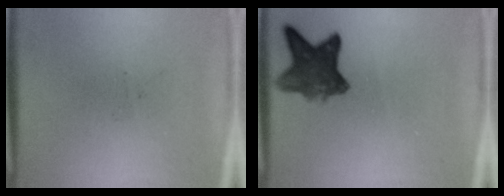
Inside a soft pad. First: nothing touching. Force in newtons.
{"total": 7.5}